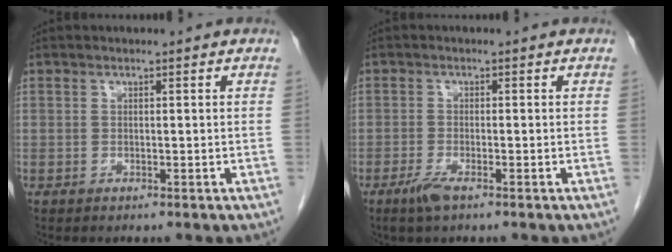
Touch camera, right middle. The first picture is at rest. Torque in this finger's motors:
{"motor_torque": [0.09, 0.07, 0.02, 0.03]}